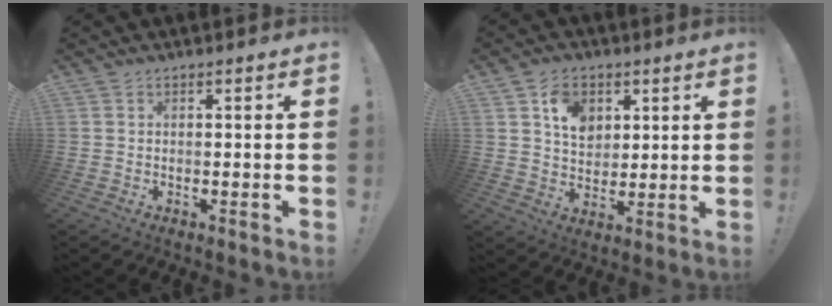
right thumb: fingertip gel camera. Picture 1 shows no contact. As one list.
[{"total": 9.6, "force": [4.3, 7.4, 4.4], "torque": [-0.065, -0.013, 0.084]}]